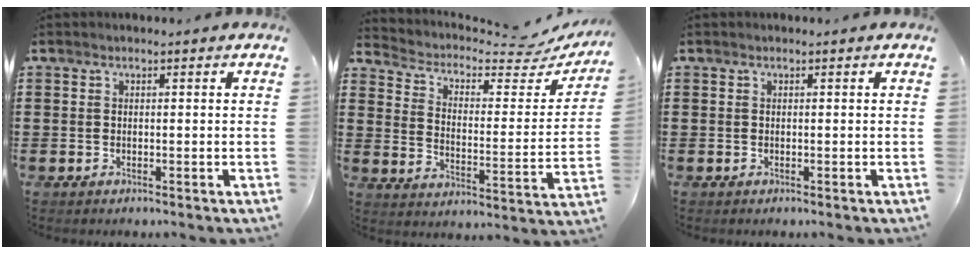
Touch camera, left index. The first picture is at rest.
{"total": 4.0, "force": [3.2, 1.5, 1.8], "torque": [-0.057, -0.029, 0.047]}
{"total": 0.0}